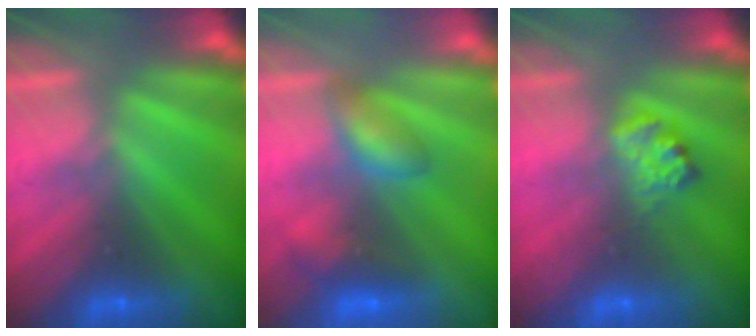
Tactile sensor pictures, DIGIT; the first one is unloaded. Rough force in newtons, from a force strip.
{"total": 2.9}
{"total": 2.4}